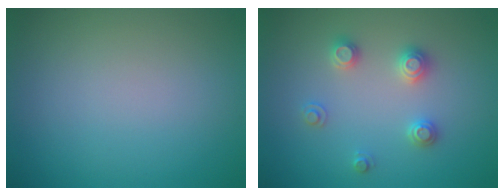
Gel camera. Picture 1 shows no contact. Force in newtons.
{"total": 2.5, "press": 2.5, "slide": 0.3}